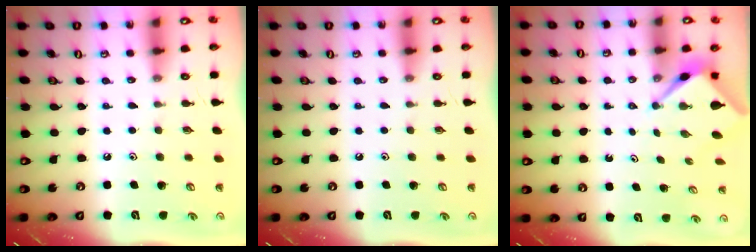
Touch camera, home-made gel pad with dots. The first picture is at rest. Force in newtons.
{"total": 0.0}
{"total": 2.6, "press": 2.6, "slide": 0.2}